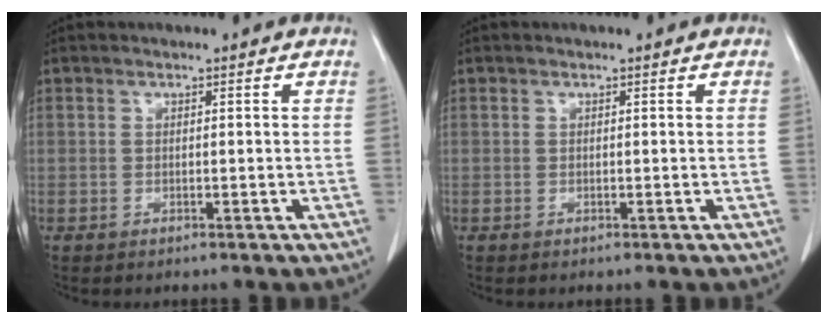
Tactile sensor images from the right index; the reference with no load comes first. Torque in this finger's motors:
{"motor_torque": [0.00, 0.00, 0.00, 0.00]}